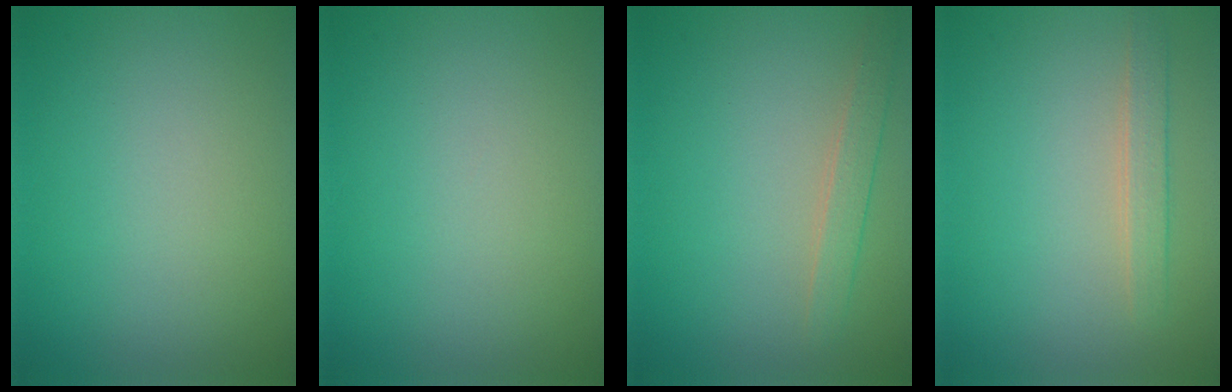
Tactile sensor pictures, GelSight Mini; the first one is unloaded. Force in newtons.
{"total": 0.0}
{"total": 1.8, "press": 1.8, "slide": 0.1}
{"total": 1.9, "press": 1.9, "slide": 0.3}